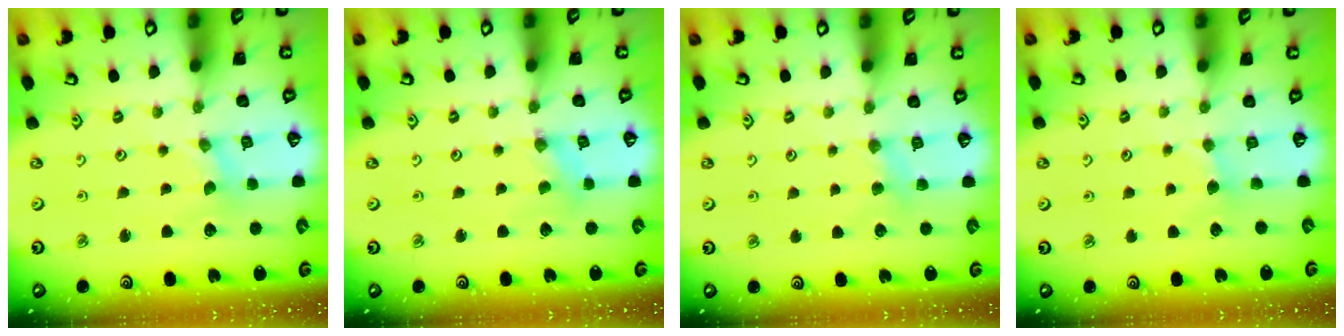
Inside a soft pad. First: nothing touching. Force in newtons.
{"total": 1.6, "press": 1.6, "slide": 0.3}
{"total": 3.8, "press": 3.7, "slide": 0.6}
{"total": 2.0, "press": 2.0, "slide": 0.1}